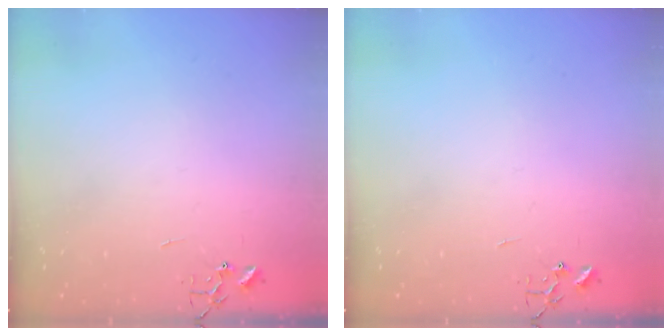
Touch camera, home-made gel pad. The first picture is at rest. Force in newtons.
{"total": 0.0}